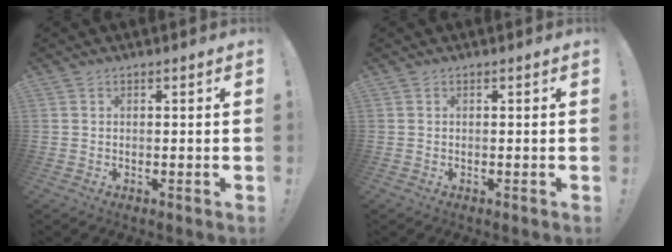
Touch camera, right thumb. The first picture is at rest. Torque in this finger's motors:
{"motor_torque": [0.00, 0.00, -0.08, 0.08, 0.01]}